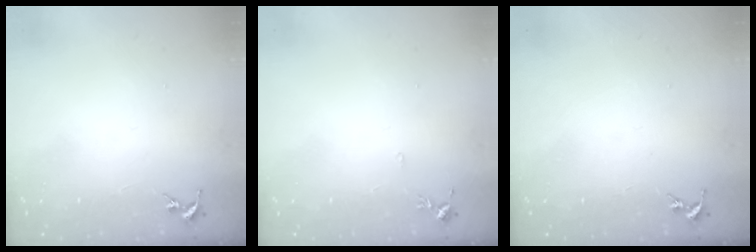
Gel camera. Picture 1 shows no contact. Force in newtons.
{"total": 4.3, "press": 4.2, "slide": 0.6}
{"total": 0.0}